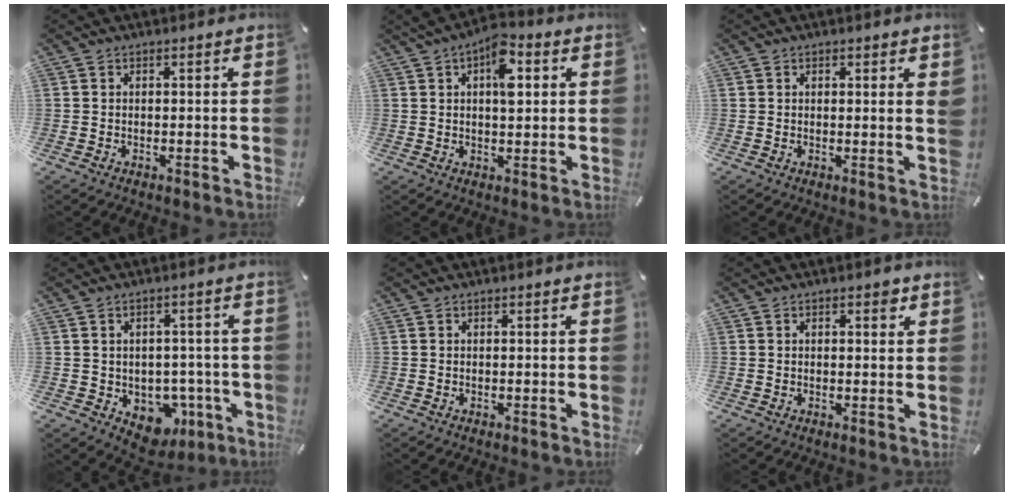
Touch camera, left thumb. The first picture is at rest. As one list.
[{"total": 8.4, "force": [2.6, 4.3, 6.7], "torque": [-0.086, -0.007, 0.037]}, {"total": 1.1, "force": [0.6, 0.4, 0.8], "torque": [-0.001, -0.006, 0.008]}, {"total": 7.6, "force": [-2.2, 6.5, 3.3], "torque": [-0.032, 0.006, -0.027]}, {"total": 0.0}, {"total": 1.8, "force": [0.6, 1.0, 1.3], "torque": [-0.012, -0.001, 0.006]}]